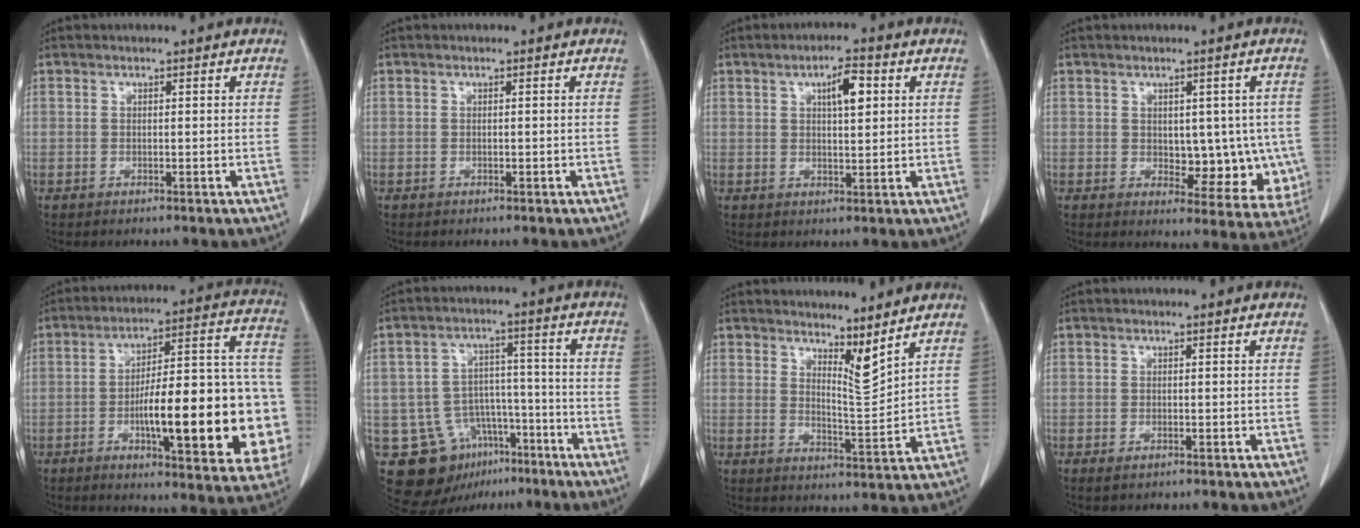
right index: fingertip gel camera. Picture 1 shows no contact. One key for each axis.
{"total": 0.0}
{"total": 5.1, "fx": 1.9, "fy": 1.4, "fz": 4.5, "tx": -0.075, "ty": 0.005, "tz": 0.030}
{"total": 9.0, "fx": -0.3, "fy": 5.2, "fz": 7.4, "tx": -0.070, "ty": 0.002, "tz": 0.011}
{"total": 24.8, "fx": -5.8, "fy": 5.3, "fz": 23.5, "tx": -0.254, "ty": 0.027, "tz": -0.069}
{"total": 12.6, "fx": -6.9, "fy": 9.4, "fz": 4.9, "tx": -0.080, "ty": 0.038, "tz": -0.097}
{"total": 5.1, "fx": 4.3, "fy": 0.4, "fz": 2.7, "tx": -0.045, "ty": -0.022, "tz": 0.076}
{"total": 0.8, "fx": -0.5, "fy": 0.4, "fz": 0.5, "tx": -0.007, "ty": -0.001, "tz": -0.006}